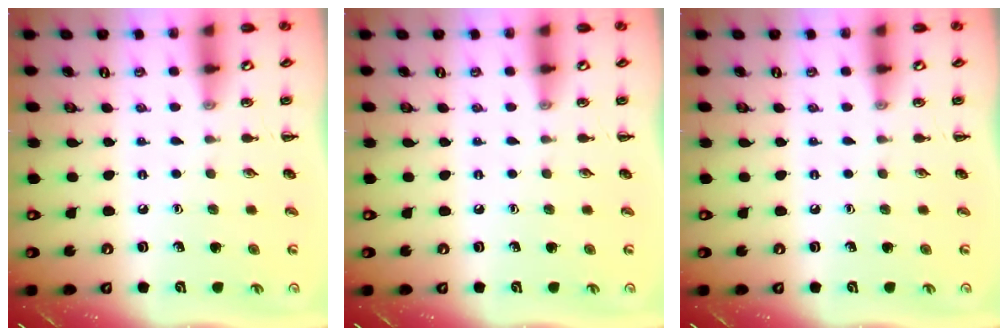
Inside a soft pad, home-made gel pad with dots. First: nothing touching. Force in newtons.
{"total": 0.0}
{"total": 0.0}